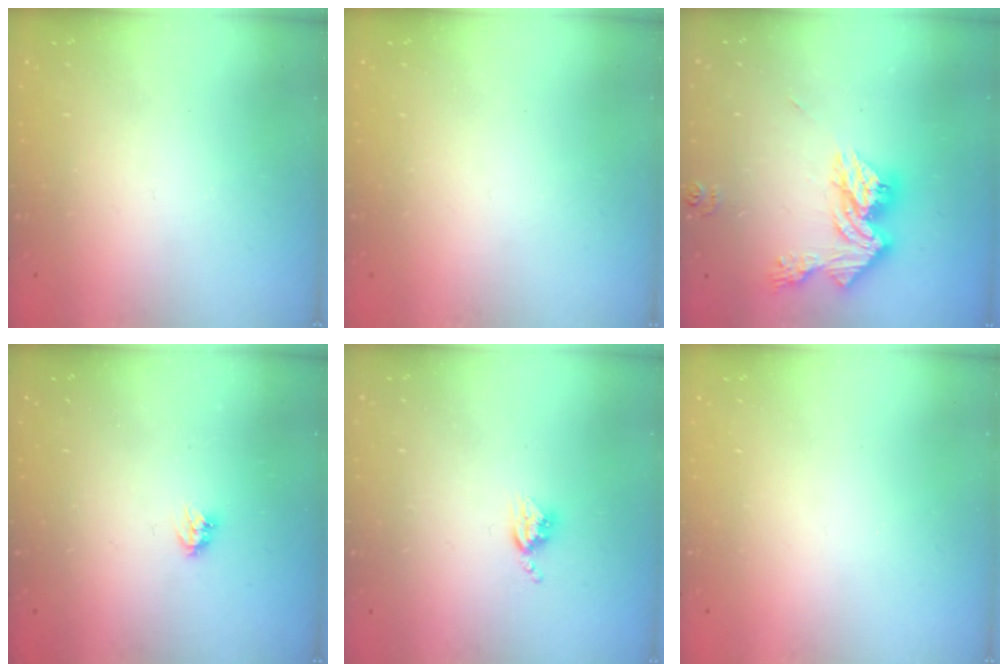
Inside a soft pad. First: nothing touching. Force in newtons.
{"total": 0.0}
{"total": 14.7, "press": 14.7, "slide": 1.2}
{"total": 3.6, "press": 3.6, "slide": 0.5}
{"total": 3.8, "press": 3.8, "slide": 0.5}
{"total": 0.0}